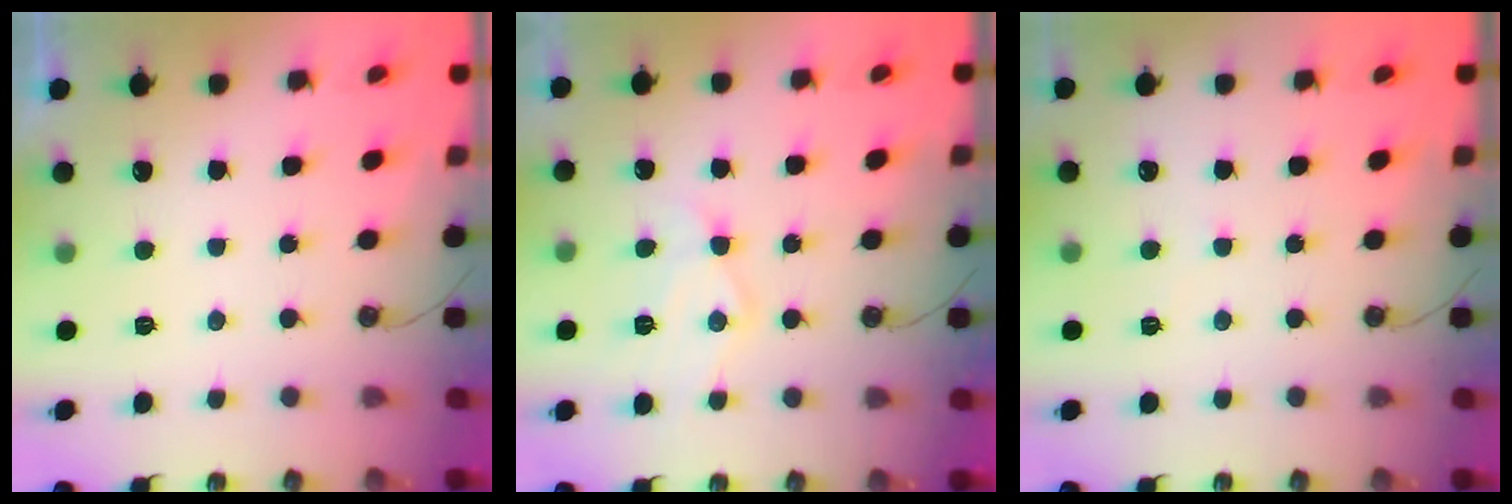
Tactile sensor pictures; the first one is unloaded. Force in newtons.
{"total": 10.7, "press": 10.7, "slide": 0.7}
{"total": 4.2, "press": 4.2, "slide": 0.6}